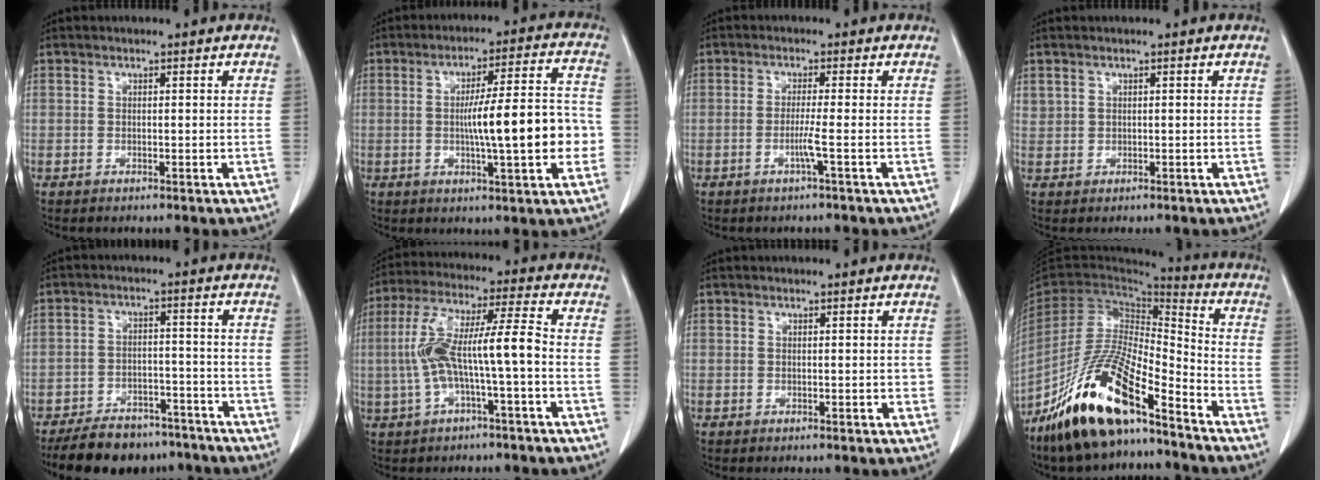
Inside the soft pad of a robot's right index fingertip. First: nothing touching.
{"total": 13.6, "force": [-1.8, 1.4, 13.4], "torque": [-0.203, 0.017, -0.025]}
{"total": 2.4, "force": [-0.8, -0.8, 2.2], "torque": [-0.040, -0.002, -0.016]}
{"total": 1.2, "force": [0.8, 0.9, 0.1], "torque": [0.010, 0.009, 0.015]}
{"total": 13.8, "force": [-11.7, 5.8, 4.6], "torque": [-0.066, 0.007, -0.165]}
{"total": 10.6, "force": [-1.6, 0.7, 10.5], "torque": [-0.211, 0.036, -0.029]}
{"total": 0.6, "force": [0.1, 0.5, 0.3], "torque": [0.004, 0.004, 0.000]}
{"total": 18.5, "force": [-13.0, 4.2, 12.4], "torque": [-0.252, -0.019, -0.240]}